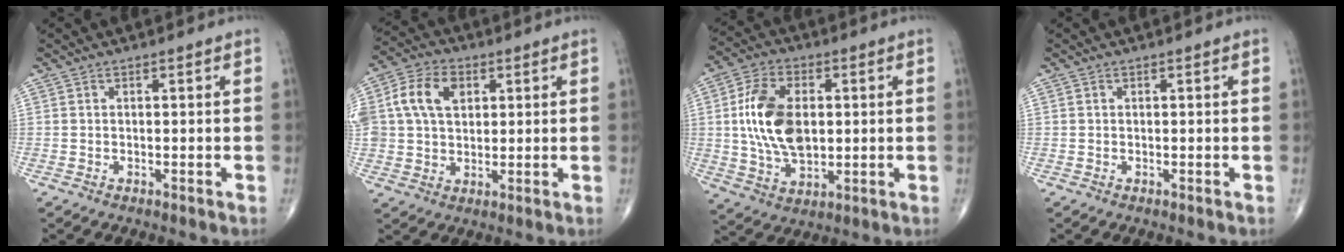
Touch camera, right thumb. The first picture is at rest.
{"total": 11.4, "force": [3.2, 8.0, 7.5], "torque": [-0.134, 0.009, 0.057]}
{"total": 14.4, "force": [1.4, 8.8, 11.3], "torque": [-0.200, 0.000, 0.028]}
{"total": 0.0}